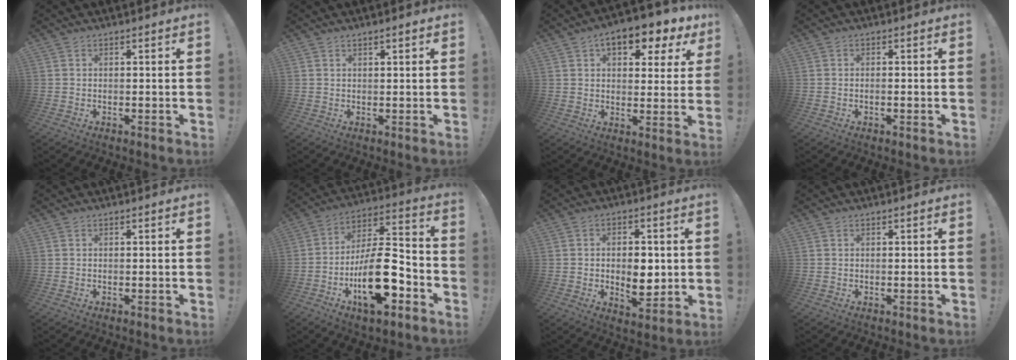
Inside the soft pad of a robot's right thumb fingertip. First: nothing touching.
{"total": 1.1, "force": [0.8, 0.1, 0.7], "torque": [-0.012, 0.000, 0.012]}
{"total": 10.0, "force": [5.5, 4.7, 7.0], "torque": [-0.098, -0.028, 0.093]}
{"total": 1.1, "force": [-0.8, 0.1, 0.8], "torque": [-0.022, 0.004, -0.012]}
{"total": 0.0}
{"total": 20.9, "force": [-8.1, 9.0, 17.0], "torque": [-0.297, 0.053, -0.123]}
{"total": 8.7, "force": [-0.3, 5.8, 6.5], "torque": [-0.086, 0.006, -0.002]}
{"total": 0.0}